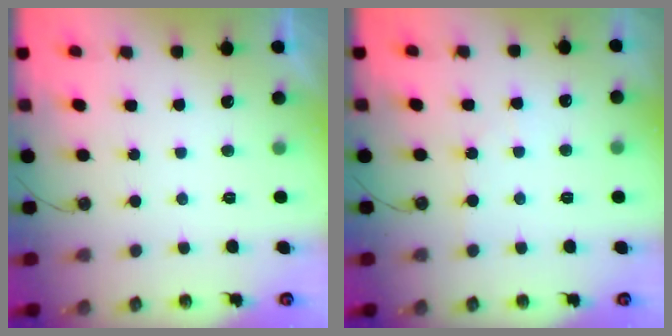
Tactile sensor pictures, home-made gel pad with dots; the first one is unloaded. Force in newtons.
{"total": 3.2, "press": 3.2, "slide": 0.5}